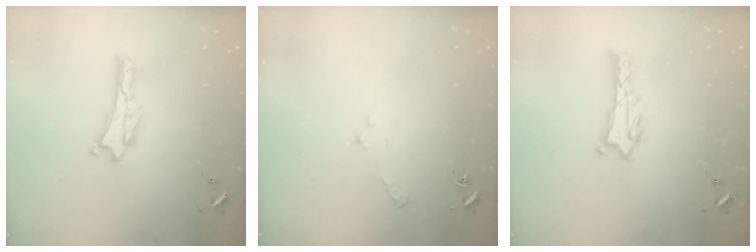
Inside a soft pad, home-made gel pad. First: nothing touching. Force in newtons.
{"total": 1.6, "press": 1.6, "slide": 0.2}
{"total": 1.3, "press": 1.2, "slide": 0.1}